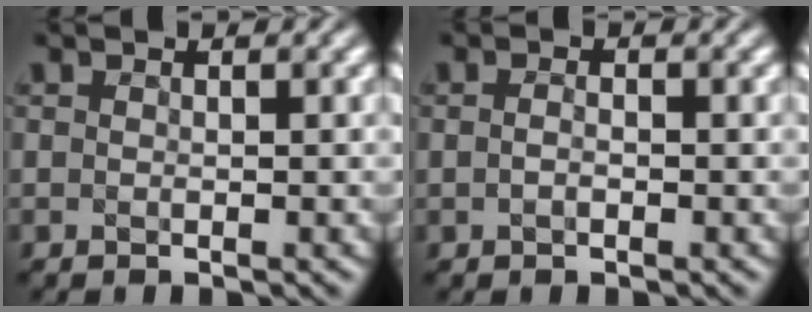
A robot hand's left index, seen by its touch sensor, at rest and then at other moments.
{"total": 0.7, "force": [-0.1, 0.3, 0.6], "torque": [-0.012, 0.004, -0.005]}